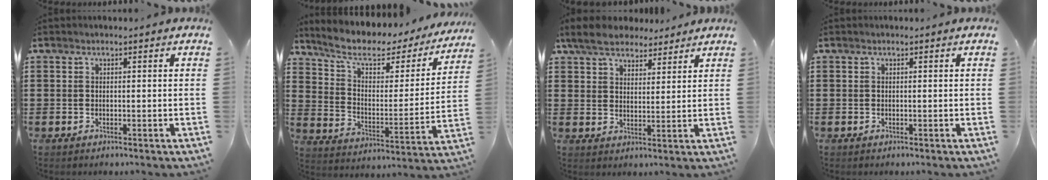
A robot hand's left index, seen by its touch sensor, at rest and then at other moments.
{"total": 7.4, "force": [5.0, 3.3, 4.3], "torque": [-0.097, -0.029, 0.083]}
{"total": 6.2, "force": [5.3, 2.6, 2.0], "torque": [-0.060, -0.005, 0.099]}
{"total": 0.0}